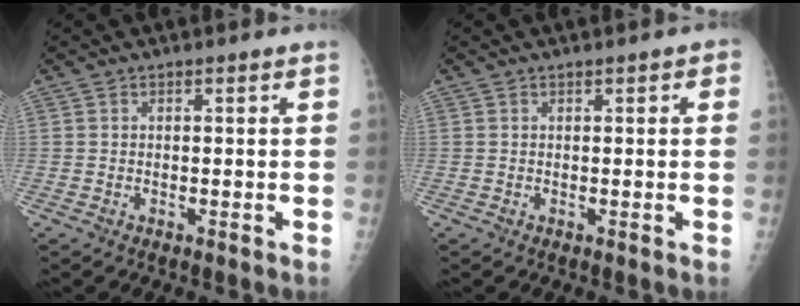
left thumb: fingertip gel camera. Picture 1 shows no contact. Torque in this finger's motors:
{"motor_torque": [-0.28, 0.10, 0.04, 0.11, 0.04]}